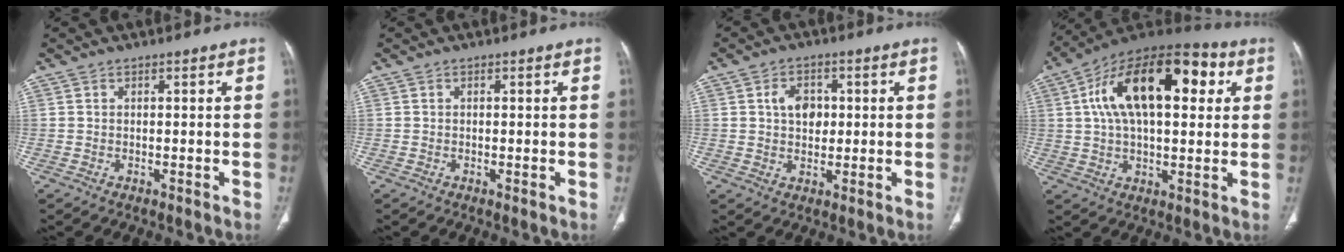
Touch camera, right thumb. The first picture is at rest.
{"total": 0.0}
{"total": 5.6, "force": [0.9, 4.1, 3.7], "torque": [-0.041, -0.001, 0.014]}
{"total": 23.1, "force": [6.1, 11.4, 19.1], "torque": [-0.298, 0.026, 0.087]}